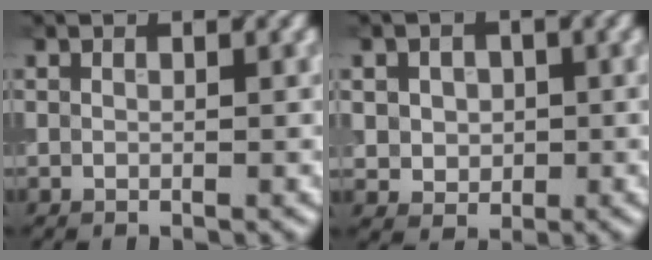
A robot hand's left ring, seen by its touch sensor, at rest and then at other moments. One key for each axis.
{"total": 3.3, "fx": 0.4, "fy": 2.8, "fz": 1.7, "tx": -0.025, "ty": 0.007, "tz": 0.000}